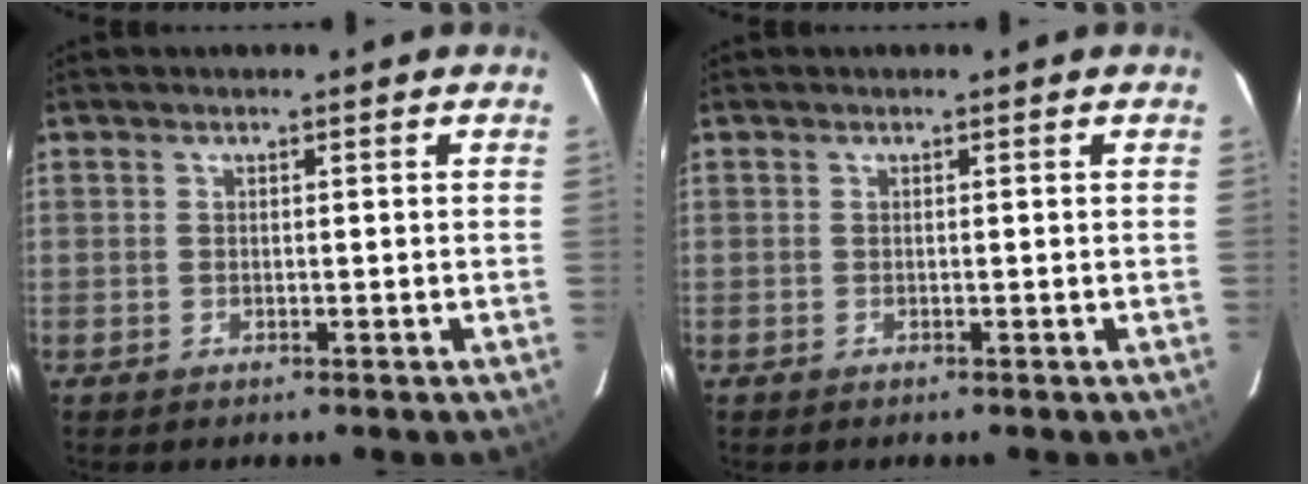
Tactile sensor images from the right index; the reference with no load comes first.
{"total": 0.0}